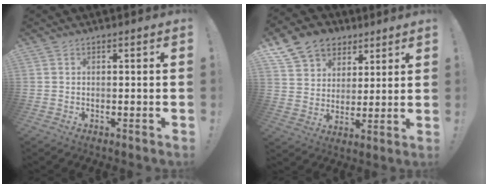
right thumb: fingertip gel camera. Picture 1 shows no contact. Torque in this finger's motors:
{"motor_torque": [0.93, 0.95, 0.62, 0.60, 0.01]}